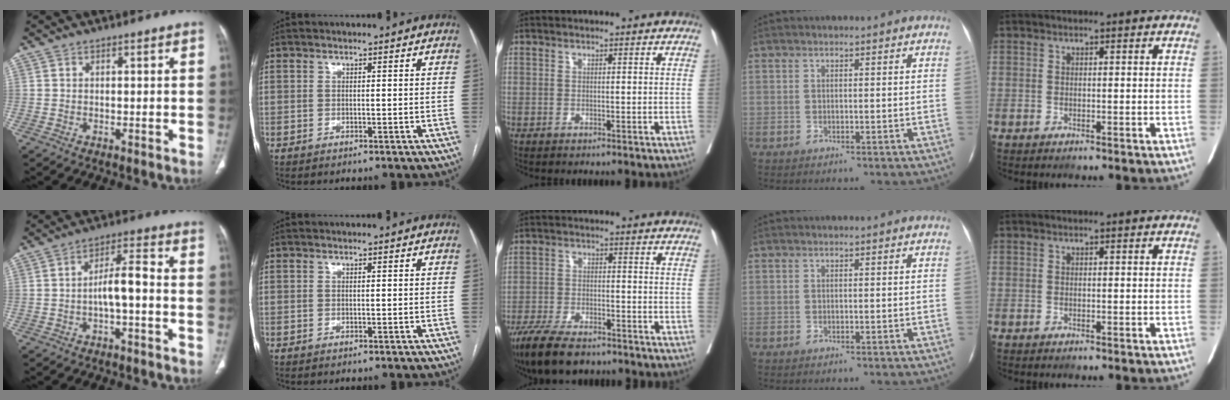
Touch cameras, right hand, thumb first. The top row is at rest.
{"thumb": {"total": 5.9, "force": [-1.5, 1.6, 5.4], "torque": [-0.097, 0.032, -0.028]}, "middle": {"total": 10.7, "force": [-8.3, 3.3, 5.9], "torque": [-0.103, -0.019, -0.141]}}